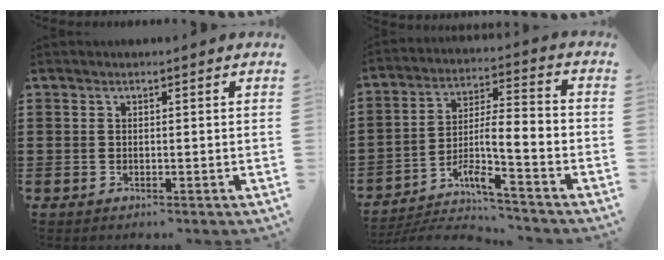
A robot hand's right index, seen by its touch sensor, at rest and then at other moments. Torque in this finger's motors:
{"motor_torque": [0.34, 0.06, 0.31, 0.14]}